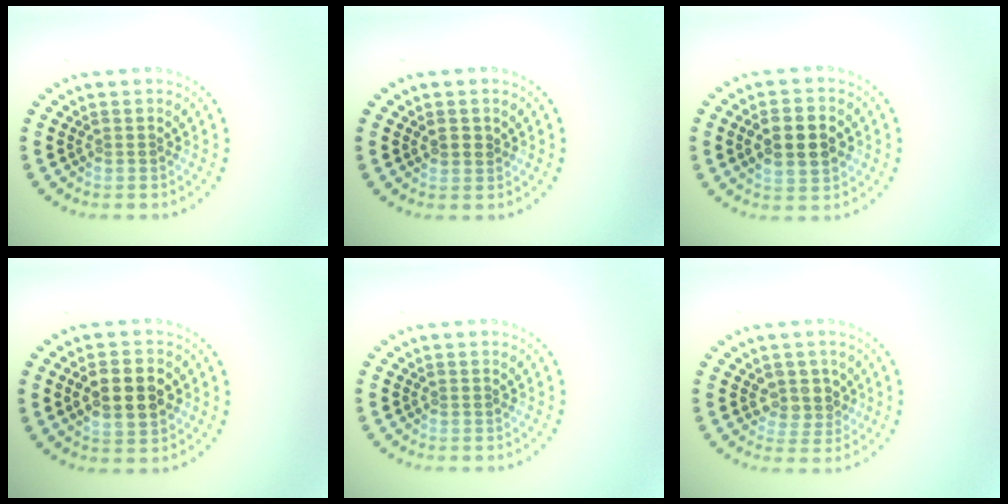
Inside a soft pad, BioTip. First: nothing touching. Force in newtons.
{"total": 0.8, "press": 0.7, "slide": 0.4}
{"total": 4.4, "press": 4.4, "slide": 0.2}
{"total": 5.0, "press": 5.0, "slide": 0.3}
{"total": 0.0}
{"total": 2.5, "press": 2.2, "slide": 1.2}